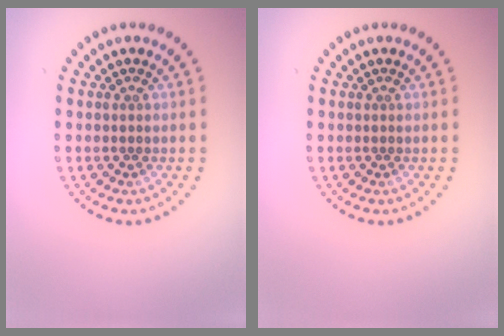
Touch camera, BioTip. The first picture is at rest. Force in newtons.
{"total": 0.0}